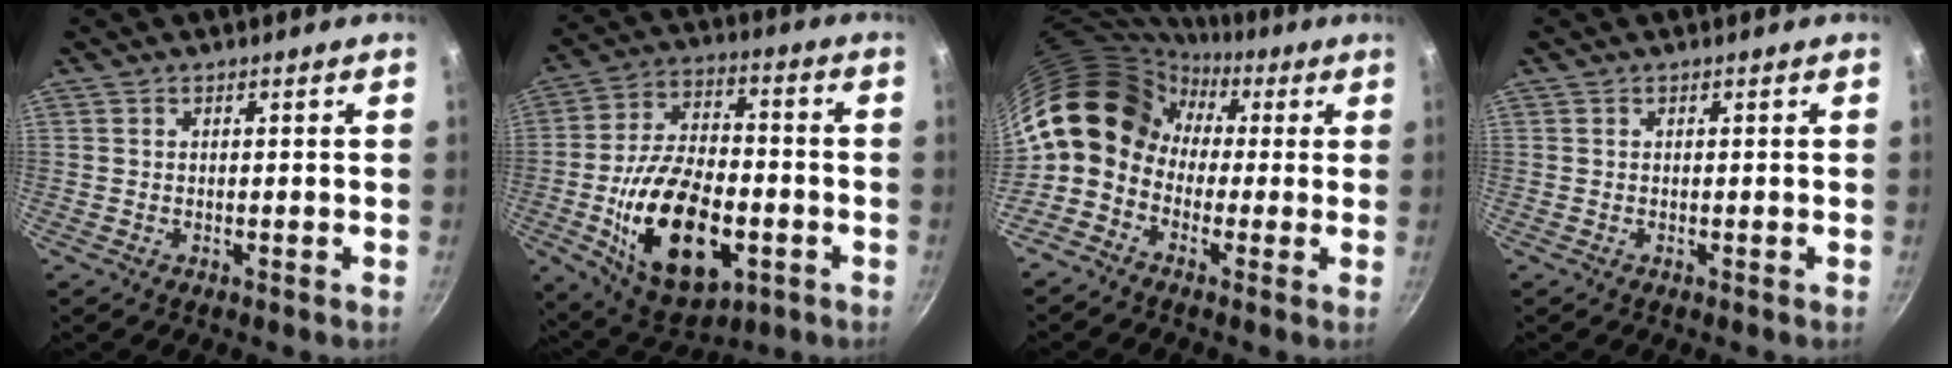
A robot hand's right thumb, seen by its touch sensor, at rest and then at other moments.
{"total": 22.3, "force": [-5.9, 12.5, 17.5], "torque": [-0.292, 0.025, -0.090]}
{"total": 13.8, "force": [0.2, 11.5, 7.7], "torque": [-0.109, 0.043, -0.023]}
{"total": 0.0}